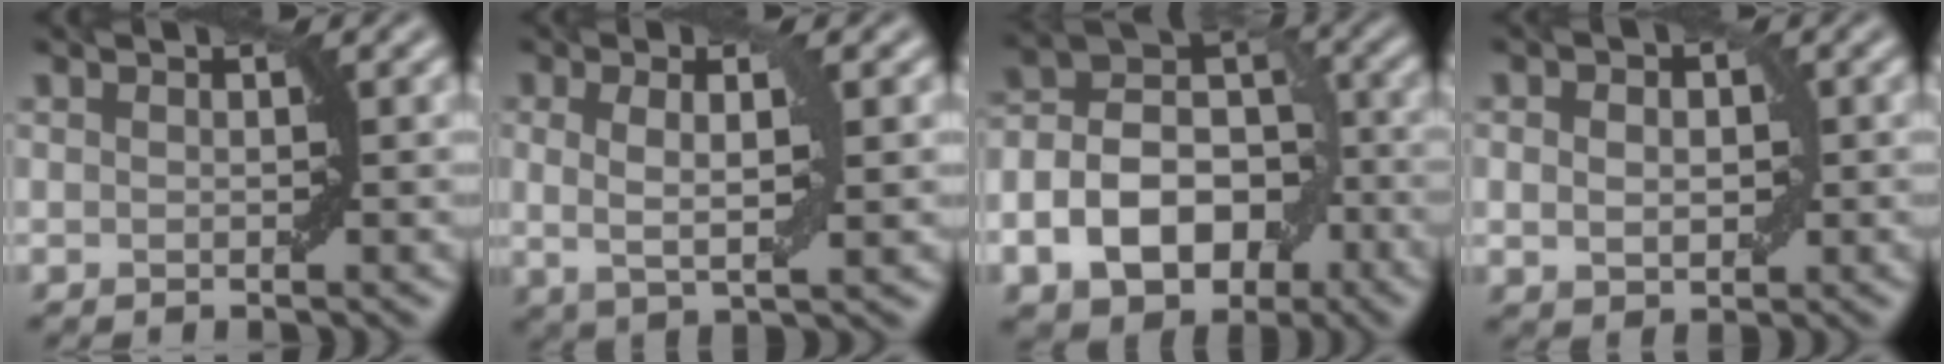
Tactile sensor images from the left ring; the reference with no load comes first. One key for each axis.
{"total": 3.5, "fx": 0.6, "fy": 0.9, "fz": 3.4, "tx": -0.064, "ty": -0.003, "tz": 0.011}
{"total": 10.0, "fx": -3.6, "fy": 6.8, "fz": 6.5, "tx": -0.109, "ty": 0.004, "tz": -0.066}
{"total": 3.0, "fx": 0.2, "fy": 2.2, "fz": 2.0, "tx": -0.029, "ty": 0.007, "tz": 0.001}